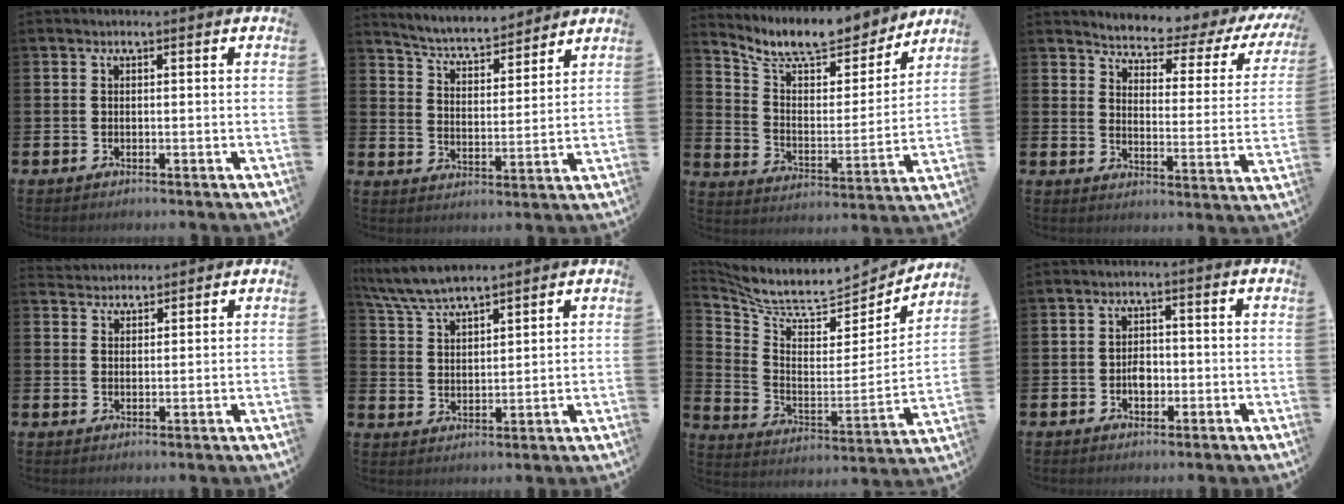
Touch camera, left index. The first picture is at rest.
{"total": 5.3, "force": [5.0, 1.0, 1.1], "torque": [-0.044, -0.040, 0.083]}
{"total": 10.9, "force": [10.1, 2.8, 3.1], "torque": [-0.089, -0.076, 0.176]}
{"total": 3.9, "force": [3.7, 0.7, 0.9], "torque": [-0.031, -0.041, 0.051]}
{"total": 2.9, "force": [2.8, 0.6, -0.4], "torque": [0.006, -0.012, 0.052]}
{"total": 6.5, "force": [6.2, 0.9, 1.8], "torque": [-0.062, -0.017, 0.115]}
{"total": 7.7, "force": [6.7, 2.4, 2.7], "torque": [-0.082, -0.060, 0.106]}
{"total": 2.6, "force": [-0.6, 1.8, 1.8], "torque": [-0.018, -0.002, -0.015]}